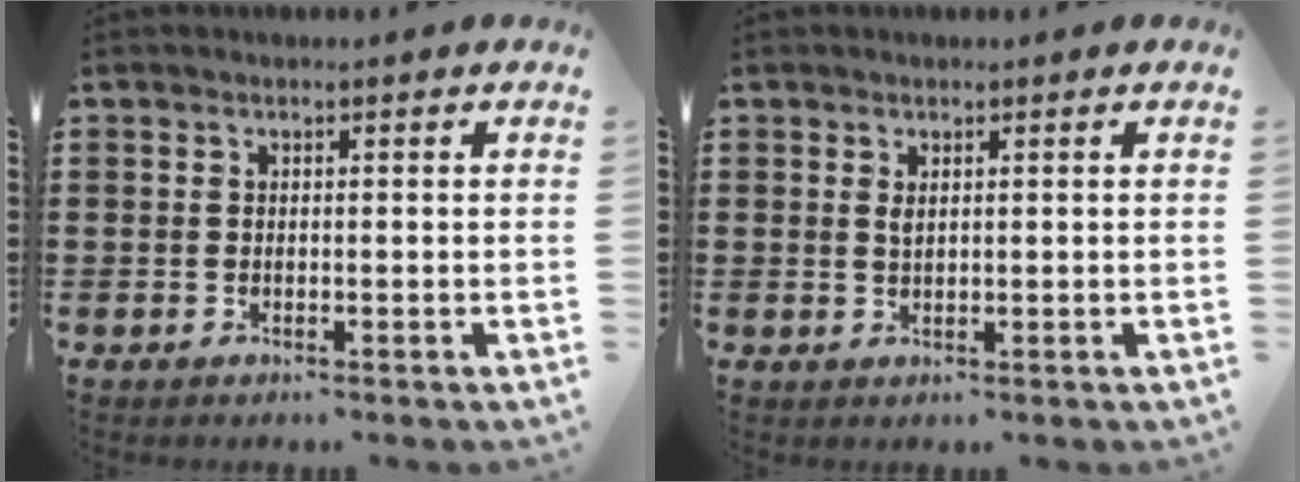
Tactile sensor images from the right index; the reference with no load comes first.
{"total": 1.2, "force": [0.5, 0.5, 0.9], "torque": [-0.021, 0.004, 0.008]}